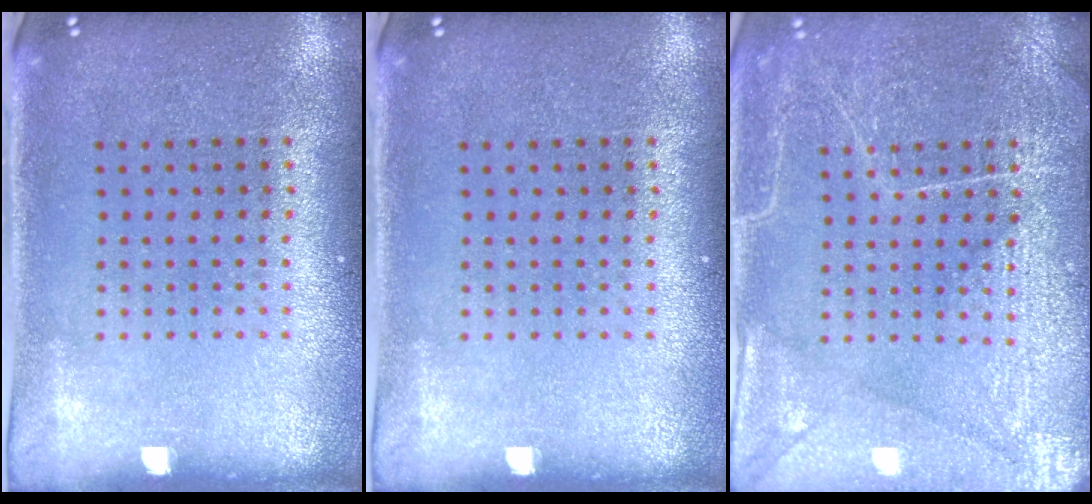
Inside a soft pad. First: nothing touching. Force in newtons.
{"total": 0.0}
{"total": 5.3, "press": 5.2, "slide": 0.6}